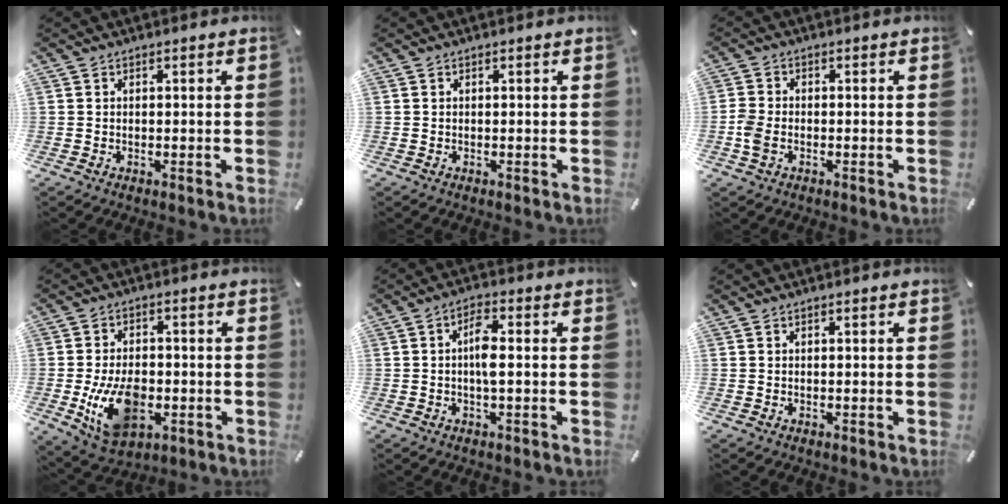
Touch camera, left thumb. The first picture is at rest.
{"total": 0.0}
{"total": 3.9, "force": [-1.3, 2.8, 2.5], "torque": [-0.054, 0.004, -0.023]}
{"total": 13.7, "force": [-3.1, 9.0, 9.9], "torque": [-0.182, -0.003, -0.053]}
{"total": 5.1, "force": [-0.2, 1.7, 4.9], "torque": [-0.098, 0.005, -0.006]}
{"total": 0.0}